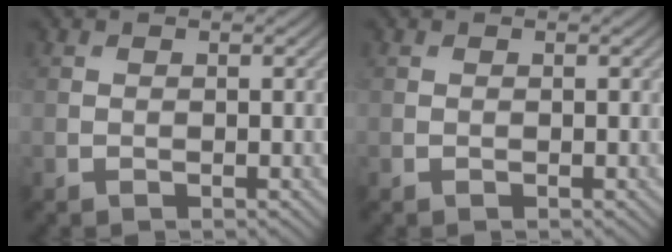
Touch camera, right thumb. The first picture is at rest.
{"total": 0.0}